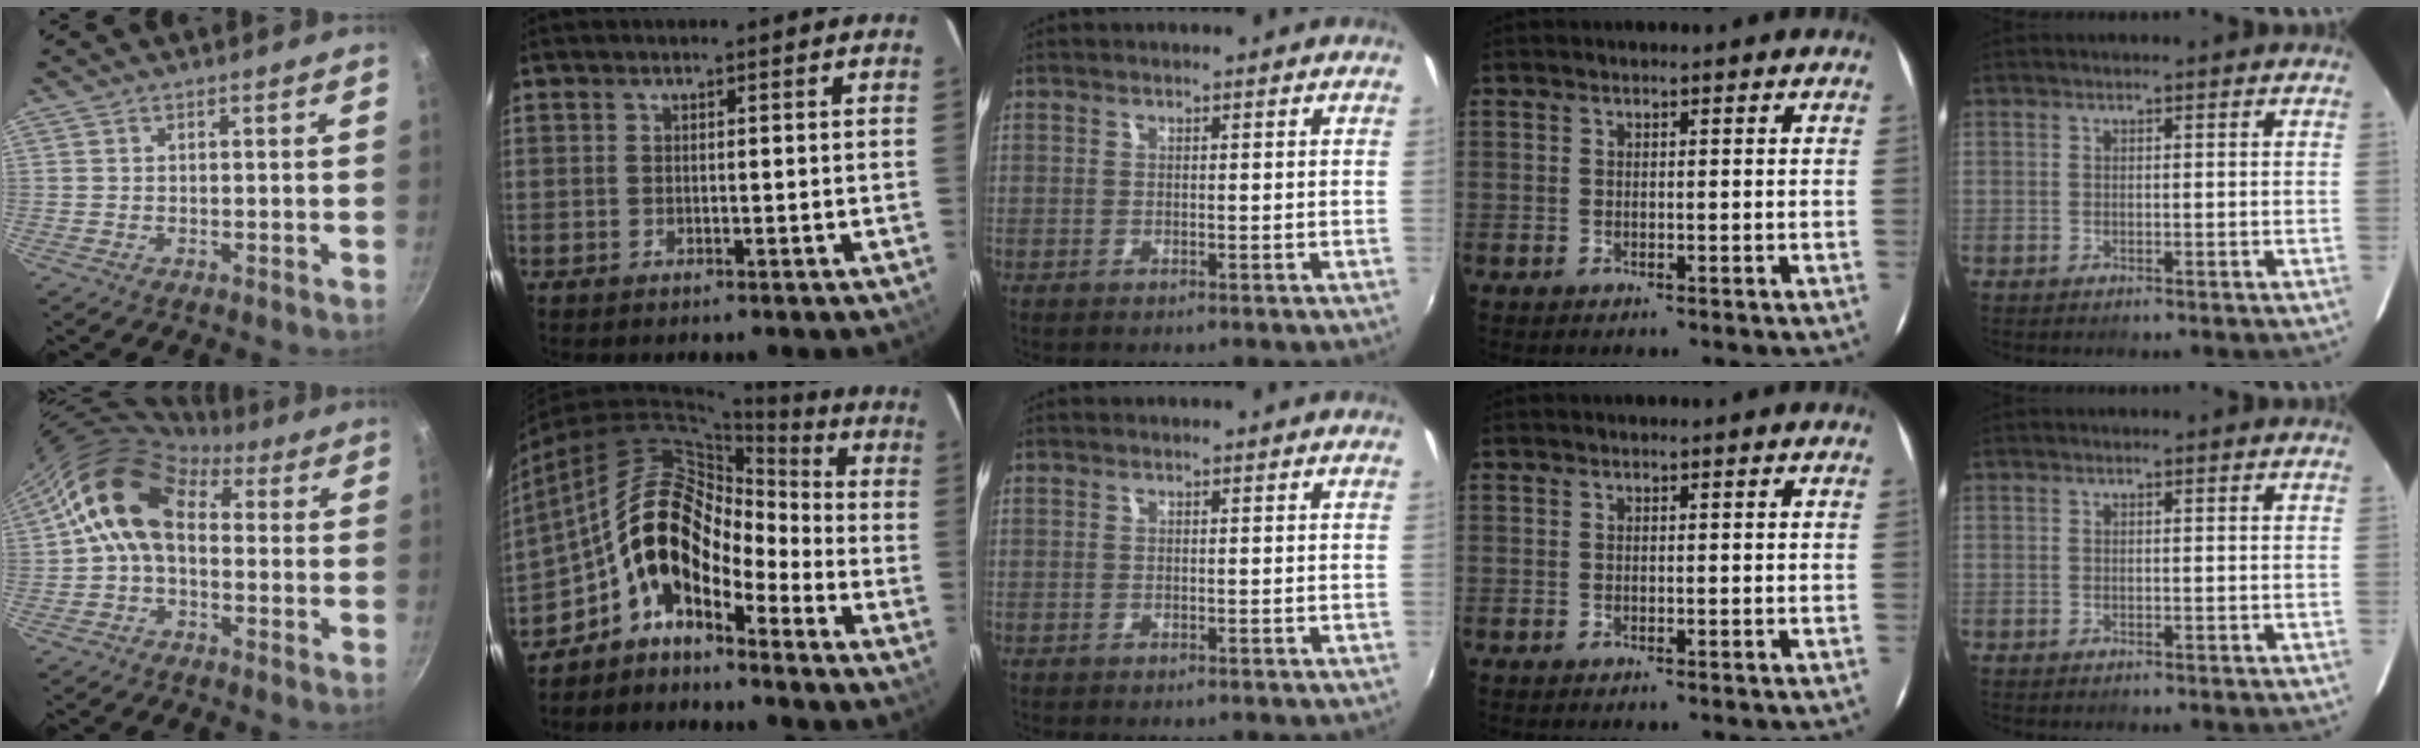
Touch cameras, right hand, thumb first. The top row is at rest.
{"thumb": {"total": 12.2, "force": [1.7, 8.6, 8.5], "torque": [-0.132, 0.023, 0.007]}, "index": {"total": 11.7, "force": [-6.7, 6.0, 7.5], "torque": [-0.119, 0.029, -0.140]}}